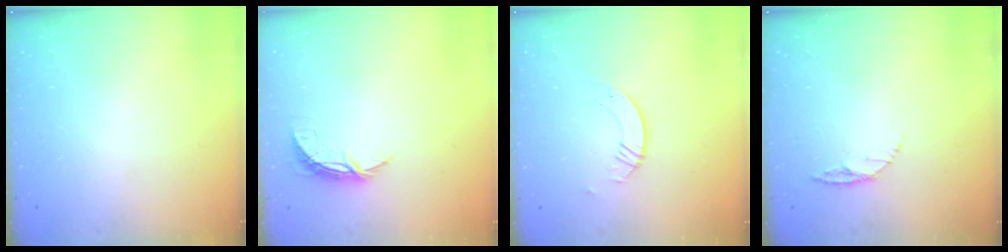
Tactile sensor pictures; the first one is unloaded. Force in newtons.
{"total": 5.7, "press": 5.7, "slide": 0.3}
{"total": 2.6, "press": 2.6, "slide": 0.2}
{"total": 5.5, "press": 5.5, "slide": 0.7}